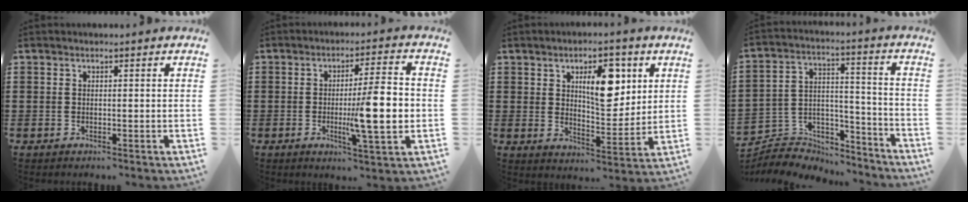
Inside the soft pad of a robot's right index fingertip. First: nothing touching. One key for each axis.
{"total": 11.1, "fx": -0.9, "fy": 2.1, "fz": 10.9, "tx": -0.159, "ty": -0.008, "tz": -0.018}
{"total": 9.0, "fx": 3.7, "fy": 4.4, "fz": 7.0, "tx": -0.103, "ty": -0.002, "tz": 0.054}
{"total": 5.8, "fx": -5.2, "fy": 2.4, "fz": 0.6, "tx": -0.017, "ty": 0.008, "tz": -0.105}